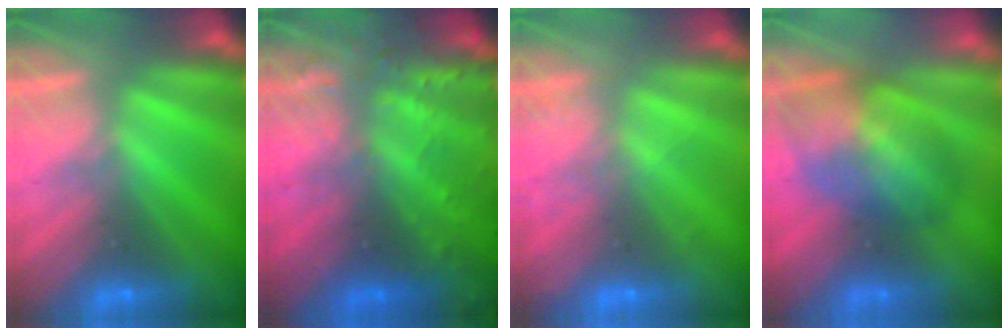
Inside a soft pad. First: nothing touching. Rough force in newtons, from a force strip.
{"total": 7.5}
{"total": 2.1}
{"total": 6.4}